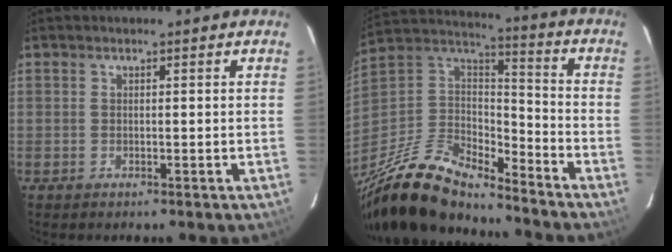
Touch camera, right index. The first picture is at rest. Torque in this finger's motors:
{"motor_torque": [1.07, -1.07, 0.64, 0.15]}